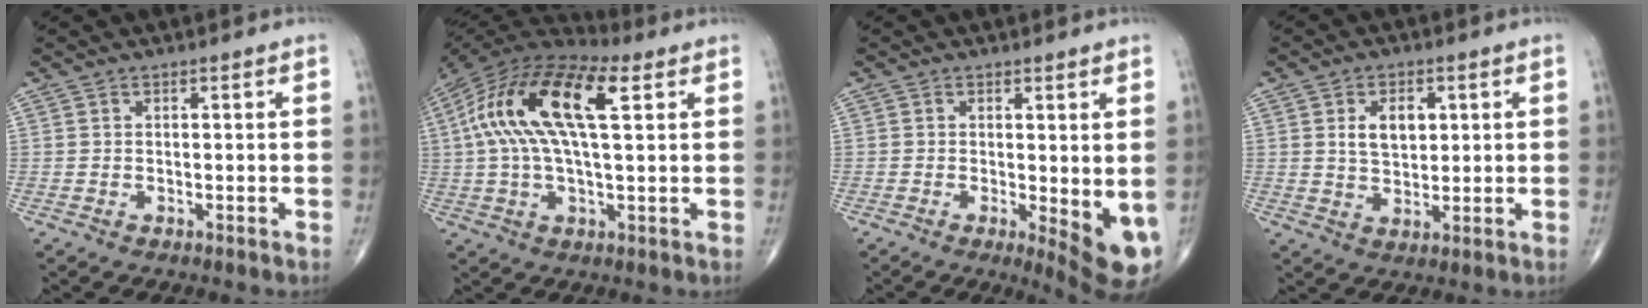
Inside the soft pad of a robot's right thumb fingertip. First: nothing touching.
{"total": 20.8, "force": [5.4, 8.3, 18.3], "torque": [-0.365, 0.033, 0.086]}
{"total": 8.0, "force": [-1.2, 2.2, 7.6], "torque": [-0.098, -0.019, -0.012]}
{"total": 6.5, "force": [1.7, 4.2, 4.7], "torque": [-0.059, -0.009, 0.031]}